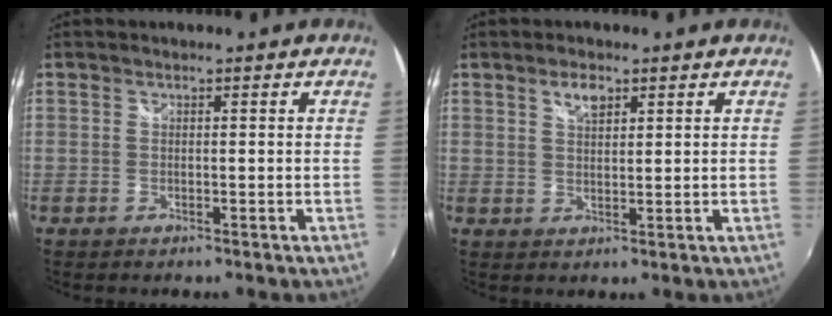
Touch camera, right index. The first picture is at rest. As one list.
[{"total": 3.2, "force": [2.0, 1.4, 2.1], "torque": [-0.034, 0.003, 0.035]}]